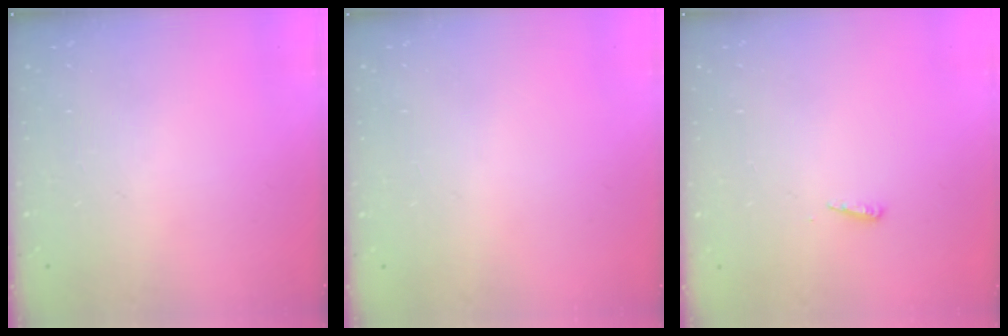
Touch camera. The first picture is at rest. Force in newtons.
{"total": 1.1, "press": 0.8, "slide": 0.7}
{"total": 3.8, "press": 3.7, "slide": 0.6}